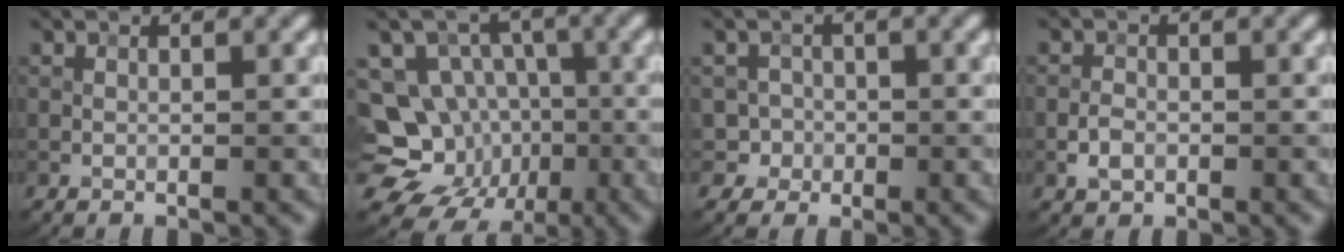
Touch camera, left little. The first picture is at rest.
{"total": 14.7, "force": [-3.7, 13.2, 5.4], "torque": [-0.132, 0.012, -0.056]}
{"total": 2.6, "force": [-0.2, 2.6, 0.4], "torque": [0.008, 0.008, -0.003]}
{"total": 1.5, "force": [-0.7, 1.1, 0.8], "torque": [-0.012, 0.002, -0.018]}